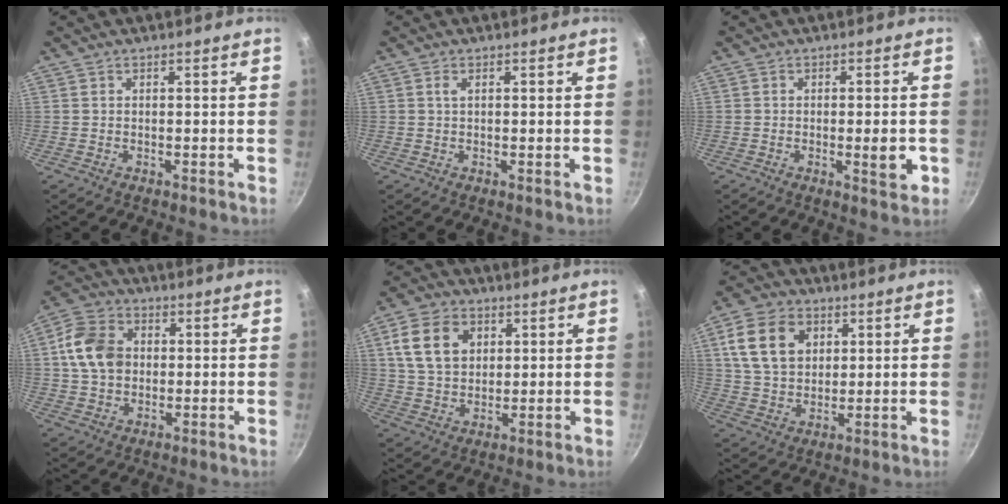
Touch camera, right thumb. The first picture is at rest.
{"total": 1.2, "force": [0.3, 0.3, 1.1], "torque": [-0.022, 0.000, 0.004]}
{"total": 4.7, "force": [-1.1, 1.3, 4.4], "torque": [-0.055, 0.000, -0.014]}
{"total": 11.2, "force": [1.2, 8.5, 7.1], "torque": [-0.117, 0.013, 0.009]}
{"total": 11.3, "force": [3.3, 8.4, 6.9], "torque": [-0.106, 0.000, 0.060]}
{"total": 13.0, "force": [3.9, 9.5, 7.9], "torque": [-0.125, -0.002, 0.070]}